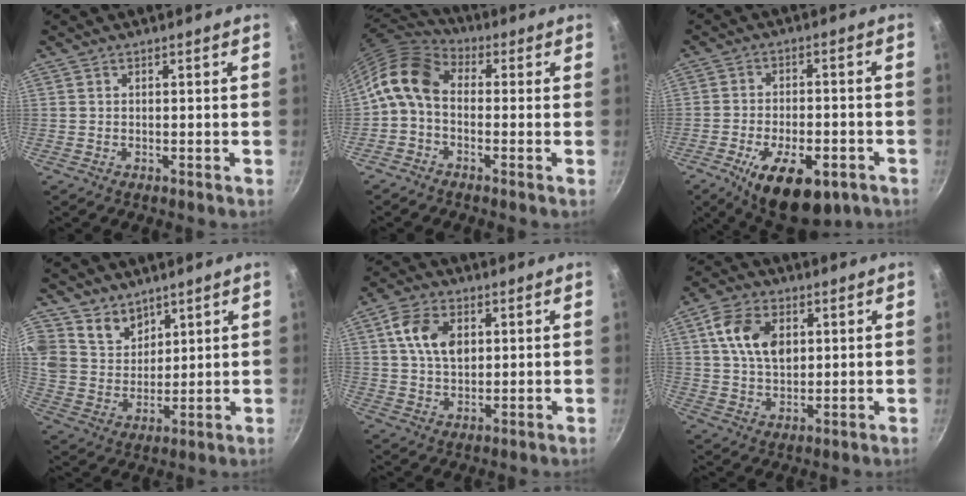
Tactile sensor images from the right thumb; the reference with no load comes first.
{"total": 9.5, "force": [-0.7, 6.5, 6.9], "torque": [-0.130, 0.036, -0.036]}
{"total": 14.8, "force": [-7.3, 7.0, 10.8], "torque": [-0.155, 0.016, -0.104]}
{"total": 9.6, "force": [6.4, 6.7, 2.2], "torque": [-0.011, -0.041, 0.123]}
{"total": 9.1, "force": [2.4, 5.9, 6.4], "torque": [-0.107, 0.000, 0.041]}
{"total": 10.4, "force": [2.8, 6.8, 7.4], "torque": [-0.121, -0.002, 0.050]}